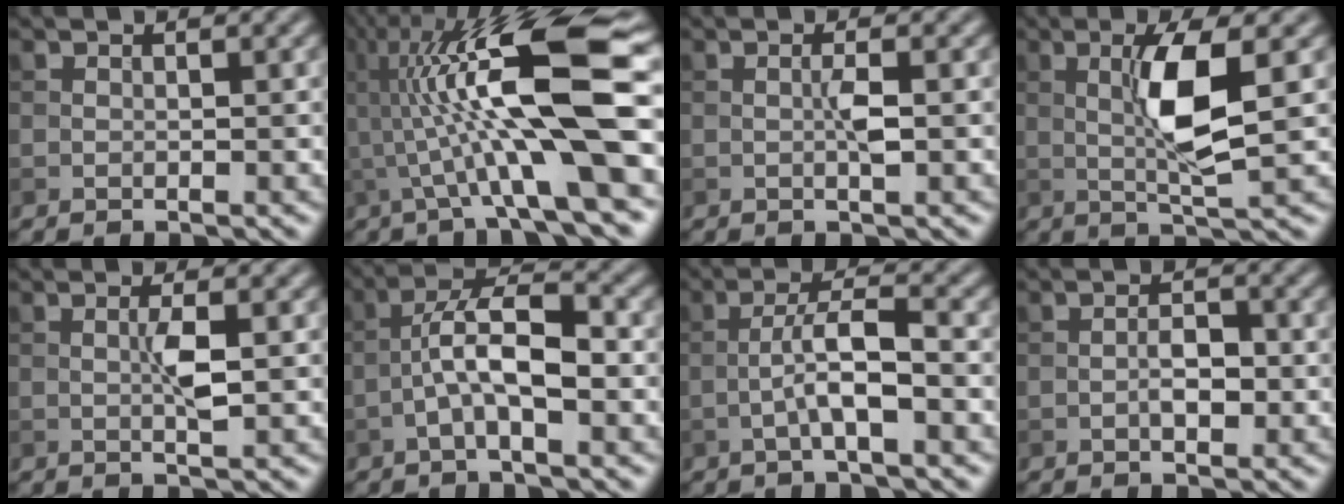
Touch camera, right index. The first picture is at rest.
{"total": 13.5, "force": [0.8, 2.8, 13.2], "torque": [-0.220, 0.021, 0.016]}
{"total": 1.5, "force": [-0.1, 0.1, 1.5], "torque": [-0.029, 0.002, -0.002]}
{"total": 5.5, "force": [0.6, 0.9, 5.4], "torque": [-0.107, 0.003, 0.012]}
{"total": 2.1, "force": [0.1, 0.2, 2.1], "torque": [-0.043, 0.002, 0.002]}
{"total": 5.7, "force": [-1.5, 1.8, 5.2], "torque": [-0.097, 0.018, -0.032]}
{"total": 4.1, "force": [-1.4, 0.8, 3.8], "torque": [-0.070, 0.014, -0.030]}
{"total": 2.2, "force": [-0.5, 1.0, 1.9], "torque": [-0.032, 0.004, -0.013]}